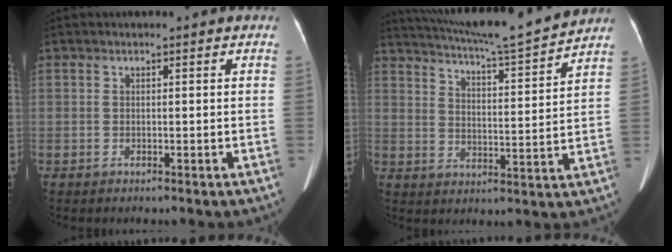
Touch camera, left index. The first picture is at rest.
{"total": 16.2, "force": [15.1, -1.0, 5.8], "torque": [-0.106, -0.020, 0.220]}